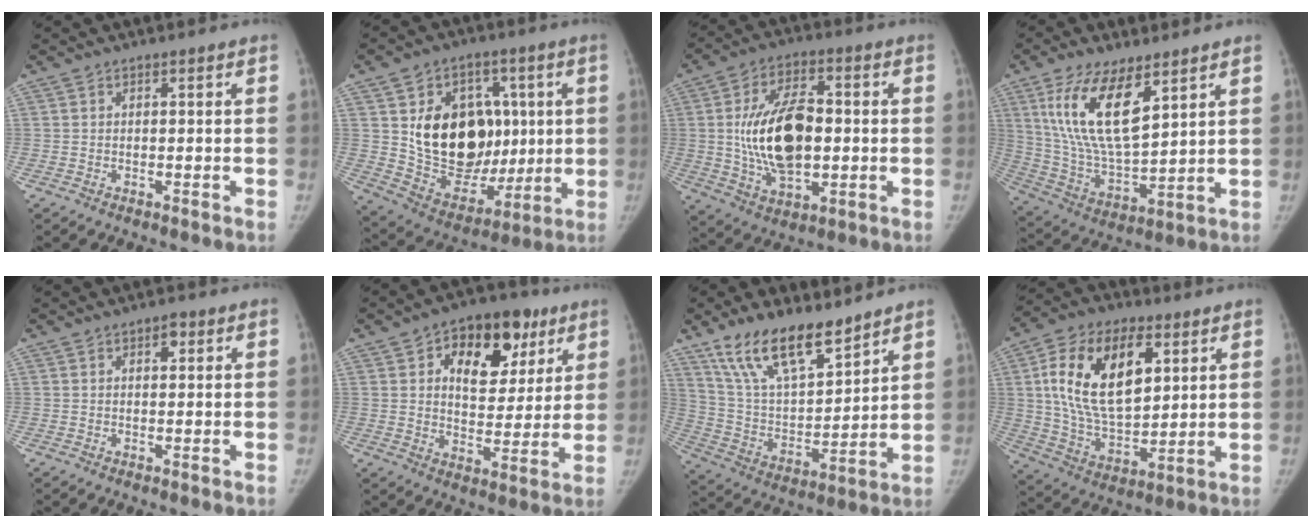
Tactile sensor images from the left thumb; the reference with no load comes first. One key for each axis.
{"total": 21.9, "fx": 2.7, "fy": 16.1, "fz": 14.7, "tx": -0.184, "ty": -0.008, "tz": 0.073}
{"total": 17.1, "fx": 0.2, "fy": 9.4, "fz": 14.3, "tx": -0.234, "ty": 0.006, "tz": 0.009}
{"total": 17.1, "fx": 8.1, "fy": 6.9, "fz": 13.3, "tx": -0.239, "ty": -0.037, "tz": 0.164}
{"total": 1.9, "fx": 0.8, "fy": 1.0, "fz": 1.4, "tx": -0.008, "ty": 0.001, "tz": 0.009}
{"total": 16.7, "fx": 7.2, "fy": 10.6, "fz": 10.7, "tx": -0.096, "ty": -0.009, "tz": 0.109}
{"total": 17.6, "fx": 12.7, "fy": 6.8, "fz": 10.1, "tx": -0.141, "ty": -0.066, "tz": 0.243}
{"total": 21.0, "fx": 6.4, "fy": 11.6, "fz": 16.3, "tx": -0.267, "ty": -0.018, "tz": 0.115}